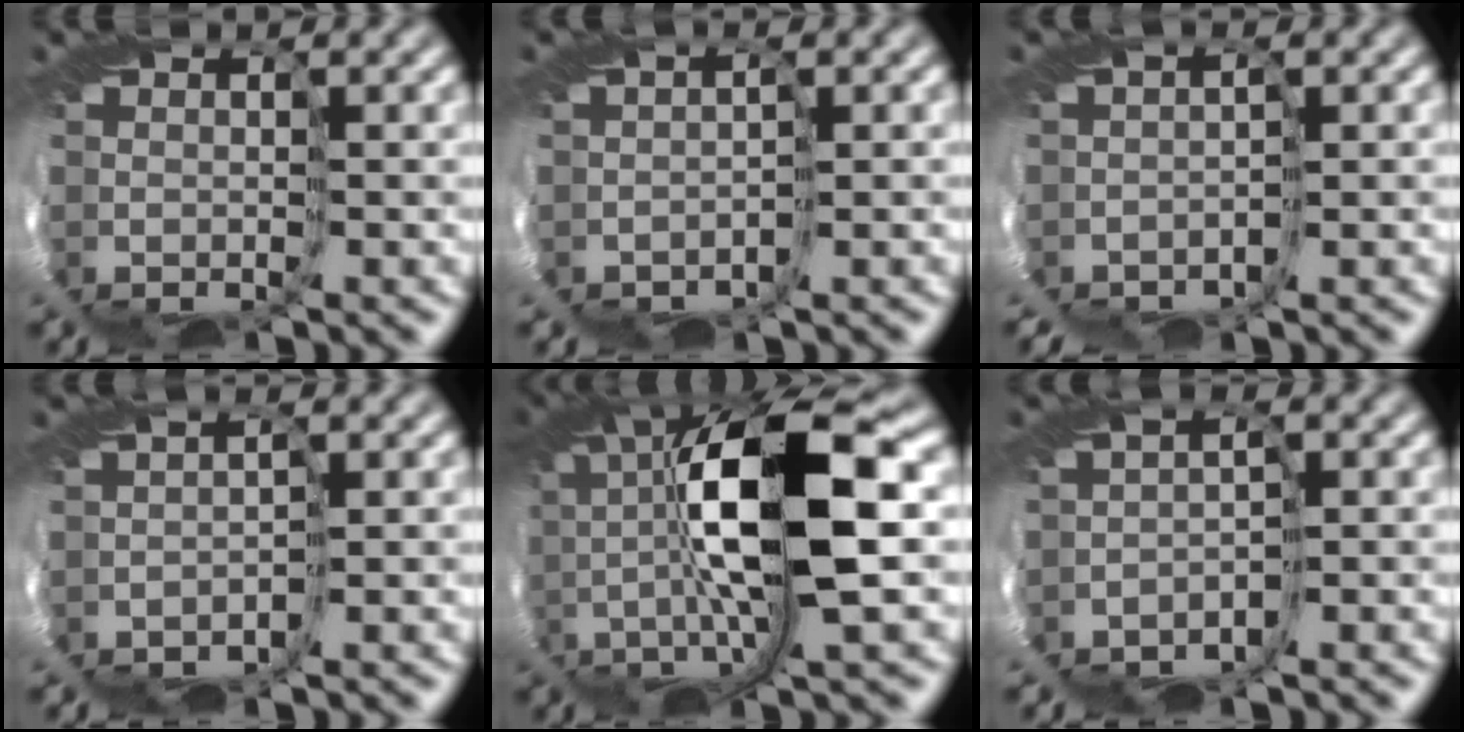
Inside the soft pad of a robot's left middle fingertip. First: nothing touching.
{"total": 1.9, "force": [-1.6, 0.8, 0.4], "torque": [-0.006, -0.010, -0.017]}
{"total": 3.5, "force": [-3.1, 1.0, 1.3], "torque": [-0.028, -0.014, -0.042]}
{"total": 1.9, "force": [-1.9, 0.3, 0.3], "torque": [-0.003, -0.007, -0.028]}
{"total": 9.9, "force": [0.6, 2.2, 9.6], "torque": [-0.180, 0.011, 0.009]}
{"total": 3.5, "force": [-3.1, 1.0, 1.3], "torque": [-0.026, -0.010, -0.051]}